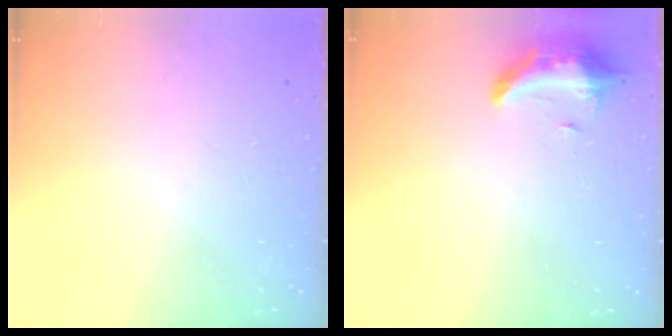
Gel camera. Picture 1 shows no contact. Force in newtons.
{"total": 8.3, "press": 8.2, "slide": 1.5}